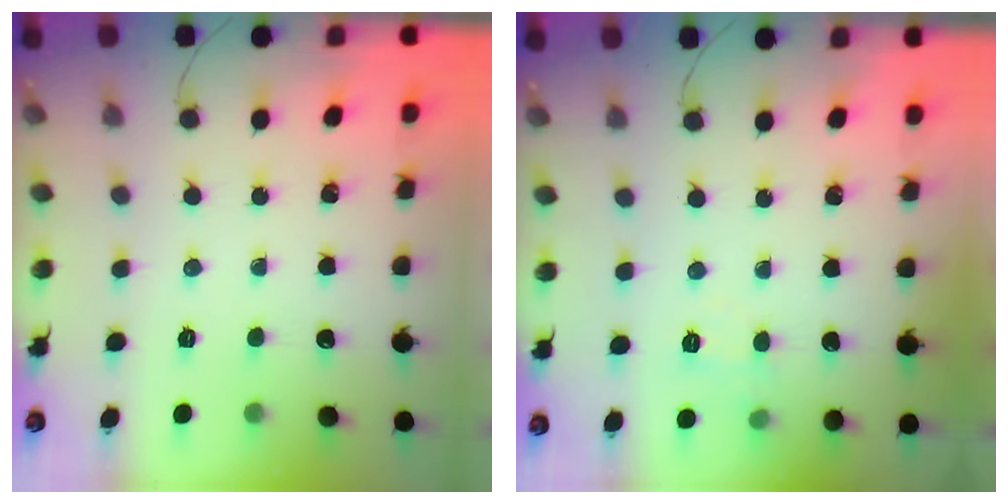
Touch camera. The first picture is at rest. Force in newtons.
{"total": 4.8, "press": 4.5, "slide": 1.7}